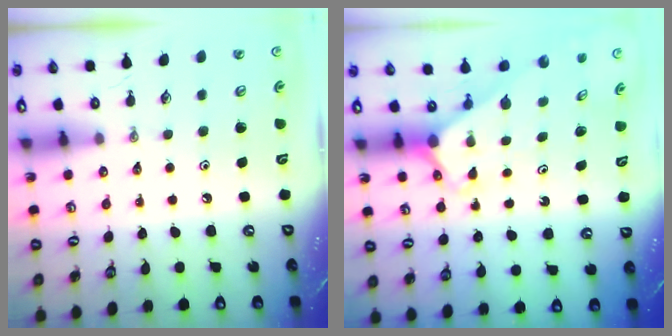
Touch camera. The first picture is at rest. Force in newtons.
{"total": 2.3, "press": 2.3, "slide": 0.2}